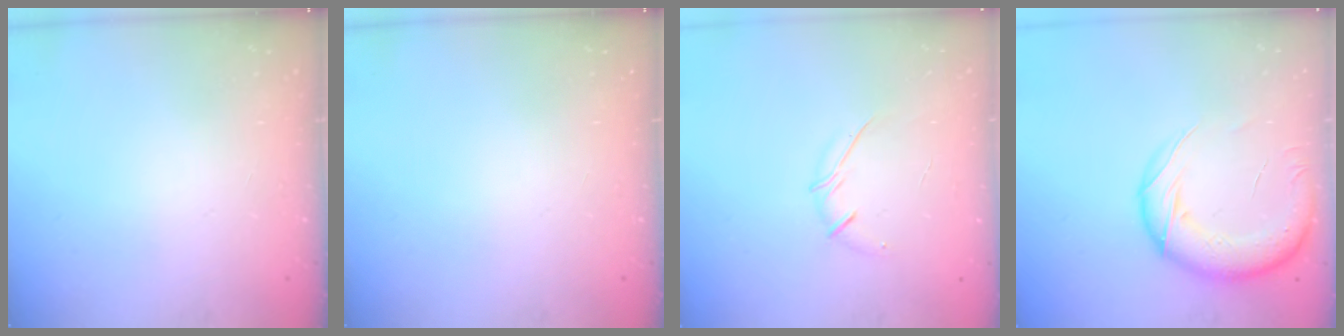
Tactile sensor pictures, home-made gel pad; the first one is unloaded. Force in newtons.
{"total": 0.0}
{"total": 6.1, "press": 6.0, "slide": 1.1}
{"total": 22.7, "press": 22.1, "slide": 5.1}